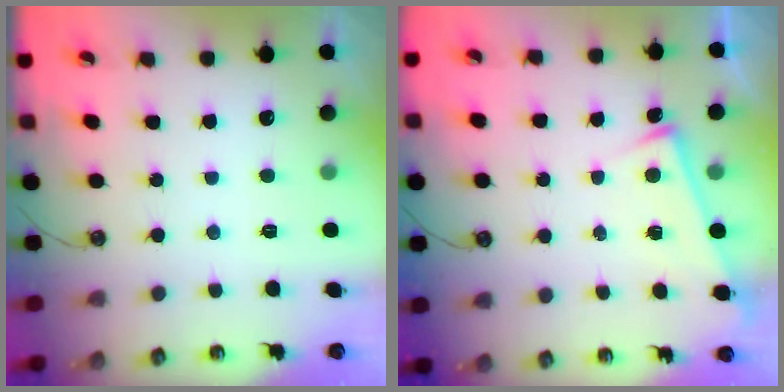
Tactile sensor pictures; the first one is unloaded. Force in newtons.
{"total": 4.0, "press": 4.0, "slide": 0.3}